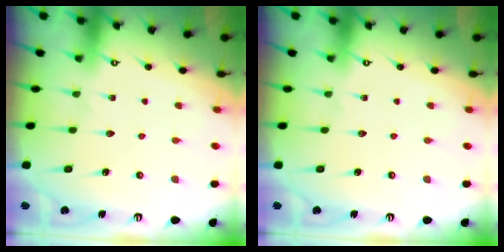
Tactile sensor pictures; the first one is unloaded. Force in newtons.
{"total": 0.0}